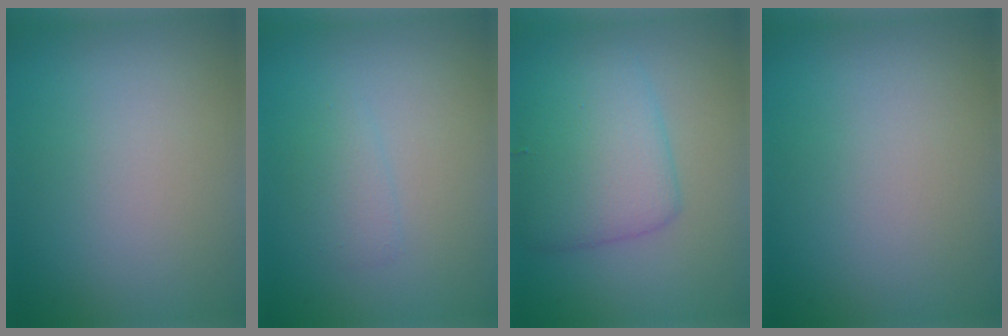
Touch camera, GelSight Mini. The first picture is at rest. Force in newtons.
{"total": 1.3, "press": 1.3, "slide": 0.0}
{"total": 5.4, "press": 5.4, "slide": 0.2}
{"total": 0.0}